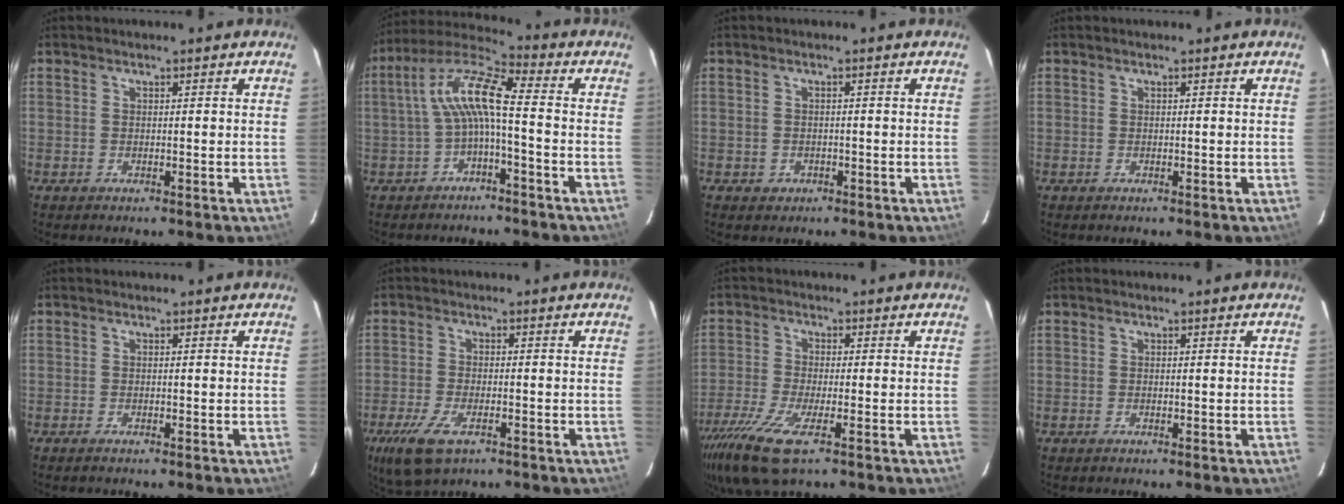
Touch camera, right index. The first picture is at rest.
{"total": 9.2, "force": [-1.2, 1.5, 9.0], "torque": [-0.196, 0.024, -0.026]}
{"total": 1.8, "force": [-0.9, 1.6, 0.3], "torque": [-0.007, 0.001, -0.008]}
{"total": 0.0}
{"total": 0.5, "force": [-0.5, 0.1, 0.1], "torque": [-0.004, -0.002, -0.011]}
{"total": 8.6, "force": [-4.8, 3.8, 6.0], "torque": [-0.150, -0.025, -0.090]}
{"total": 11.8, "force": [-7.1, 2.8, 9.0], "torque": [-0.207, -0.045, -0.137]}
{"total": 0.0}